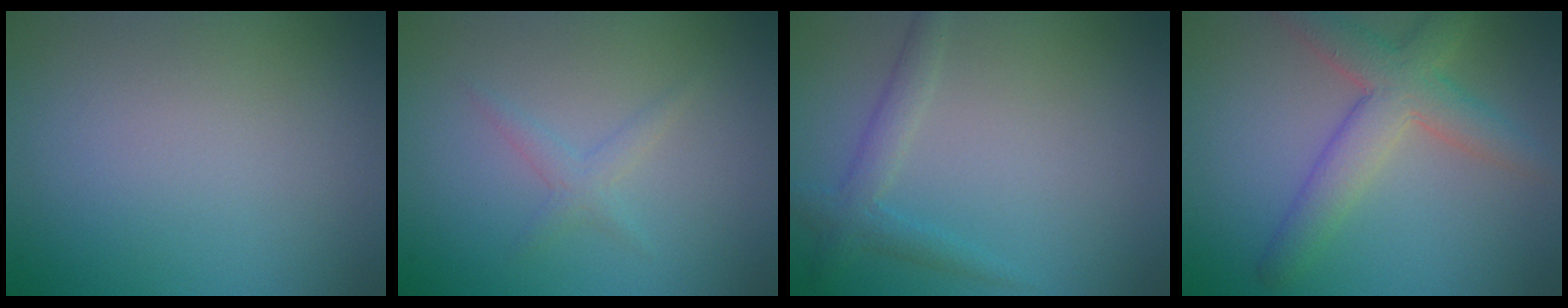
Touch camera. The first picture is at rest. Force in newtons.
{"total": 1.3, "press": 1.3, "slide": 0.0}
{"total": 2.3, "press": 2.3, "slide": 0.1}
{"total": 5.3, "press": 5.3, "slide": 0.2}